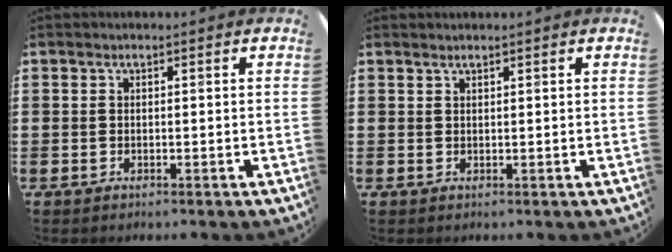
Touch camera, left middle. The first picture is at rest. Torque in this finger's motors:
{"motor_torque": [0.23, -0.29, -0.02, 0.01]}